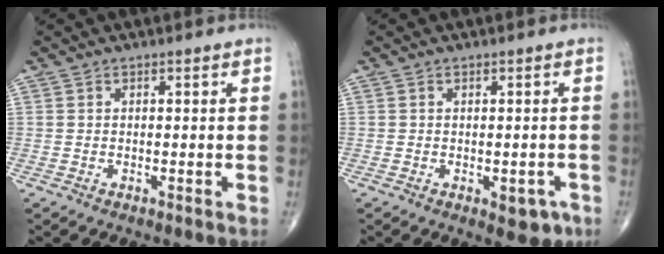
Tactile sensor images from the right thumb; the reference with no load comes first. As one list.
[{"total": 3.9, "force": [-1.5, 2.2, 2.9], "torque": [-0.013, 0.000, -0.014]}]